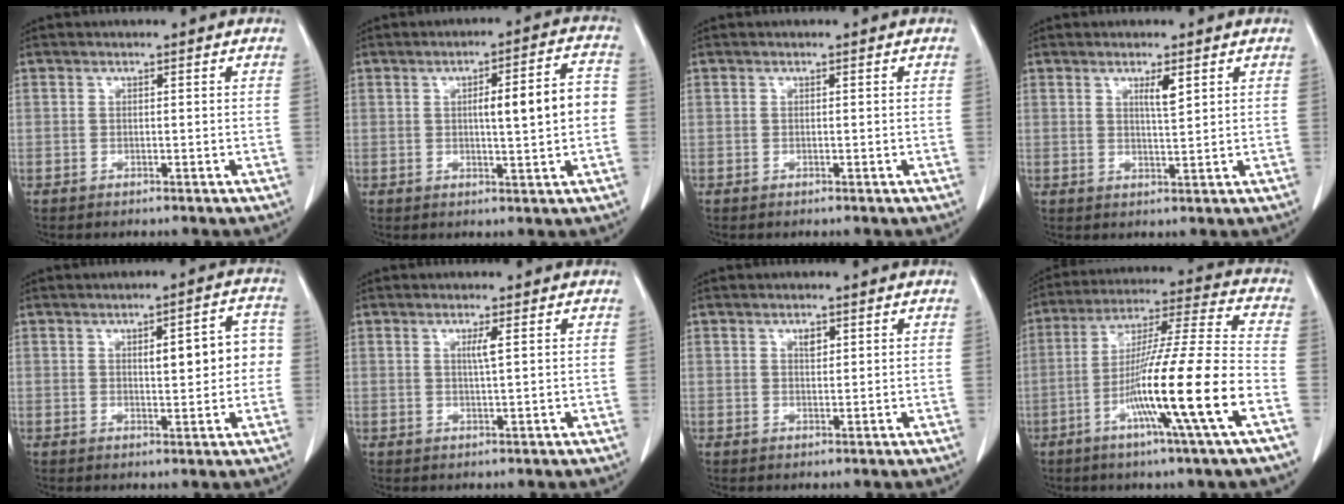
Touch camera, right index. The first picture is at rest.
{"total": 8.6, "force": [0.1, 1.0, 8.5], "torque": [-0.118, 0.021, 0.002]}
{"total": 0.0}
{"total": 2.7, "force": [1.4, 0.2, 2.4], "torque": [-0.044, -0.003, 0.024]}
{"total": 7.1, "force": [0.6, 2.2, 6.7], "torque": [-0.087, 0.024, 0.011]}
{"total": 1.8, "force": [0.6, -0.3, 1.7], "torque": [-0.033, -0.003, 0.012]}
{"total": 1.4, "force": [0.7, 0.7, 0.9], "torque": [-0.015, -0.001, 0.011]}
{"total": 17.5, "force": [-6.3, -1.4, 16.2], "torque": [-0.291, -0.014, -0.116]}